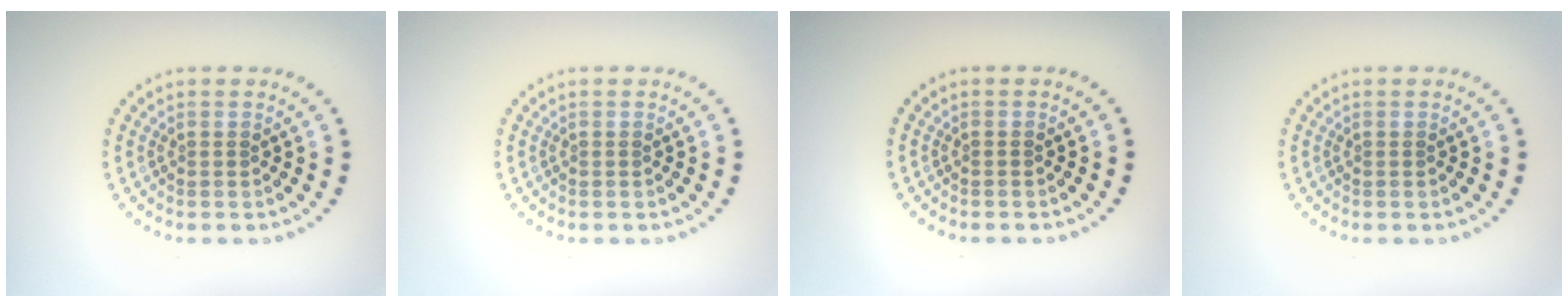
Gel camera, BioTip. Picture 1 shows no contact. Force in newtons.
{"total": 0.0}
{"total": 0.0}
{"total": 0.0}